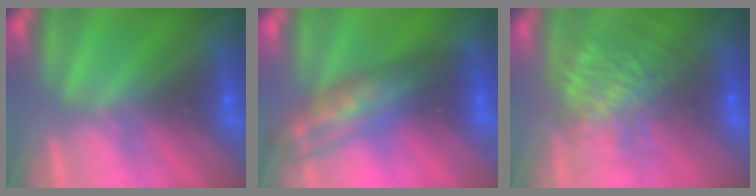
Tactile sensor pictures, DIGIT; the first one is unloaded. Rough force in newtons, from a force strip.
{"total": 2.8}
{"total": 5.8}